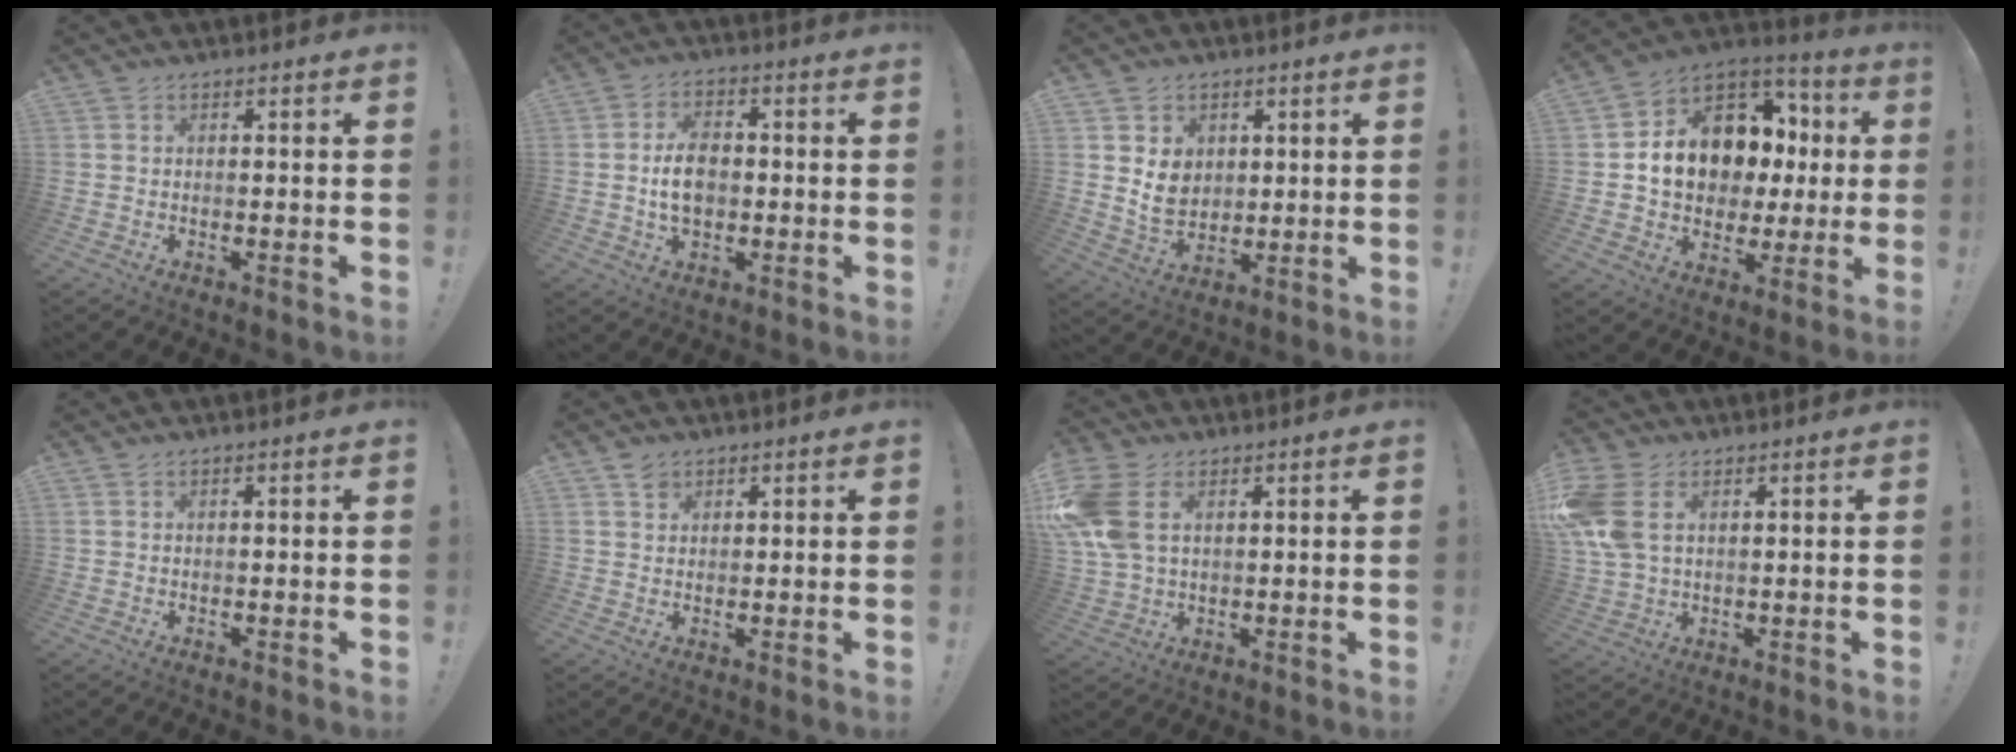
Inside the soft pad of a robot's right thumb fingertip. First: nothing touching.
{"total": 8.3, "force": [-0.4, 5.7, 6.0], "torque": [-0.094, 0.001, -0.012]}
{"total": 8.4, "force": [2.8, 7.1, 3.5], "torque": [-0.043, -0.021, 0.056]}
{"total": 14.9, "force": [2.8, 11.8, 8.7], "torque": [-0.132, -0.011, 0.072]}
{"total": 0.7, "force": [0.5, 0.2, 0.3], "torque": [-0.007, 0.000, 0.010]}
{"total": 2.5, "force": [1.8, 1.7, 0.4], "torque": [0.012, -0.013, 0.030]}
{"total": 12.7, "force": [4.0, 8.5, 8.6], "torque": [-0.176, -0.006, 0.079]}
{"total": 11.3, "force": [3.7, 7.2, 7.8], "torque": [-0.170, -0.006, 0.074]}